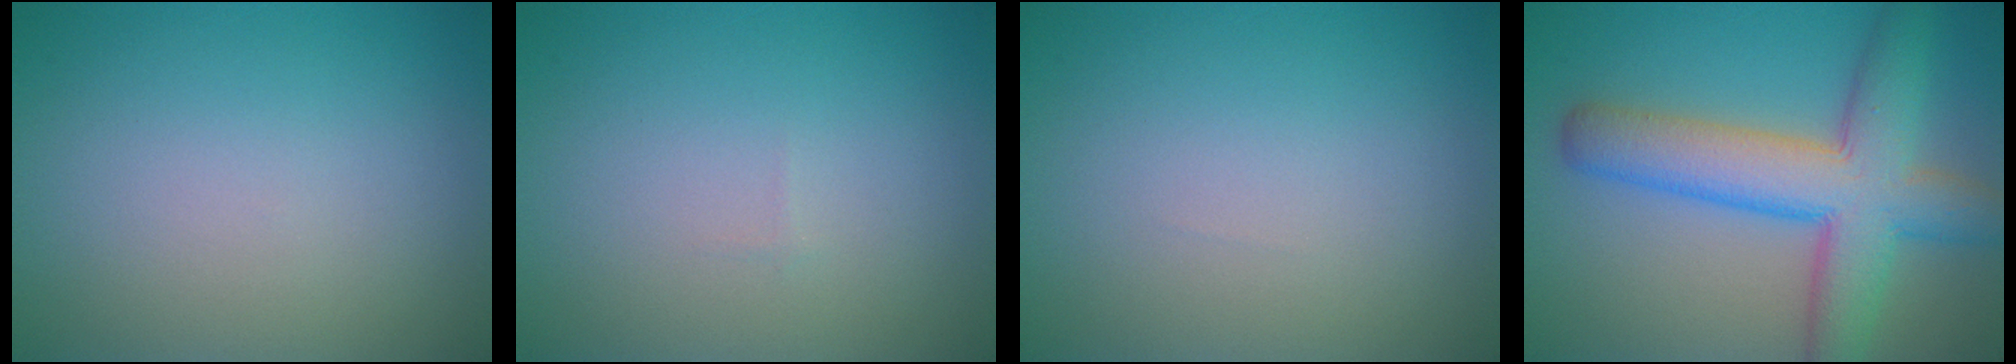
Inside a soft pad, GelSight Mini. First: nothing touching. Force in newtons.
{"total": 0.0}
{"total": 0.0}
{"total": 8.6, "press": 8.6, "slide": 0.3}